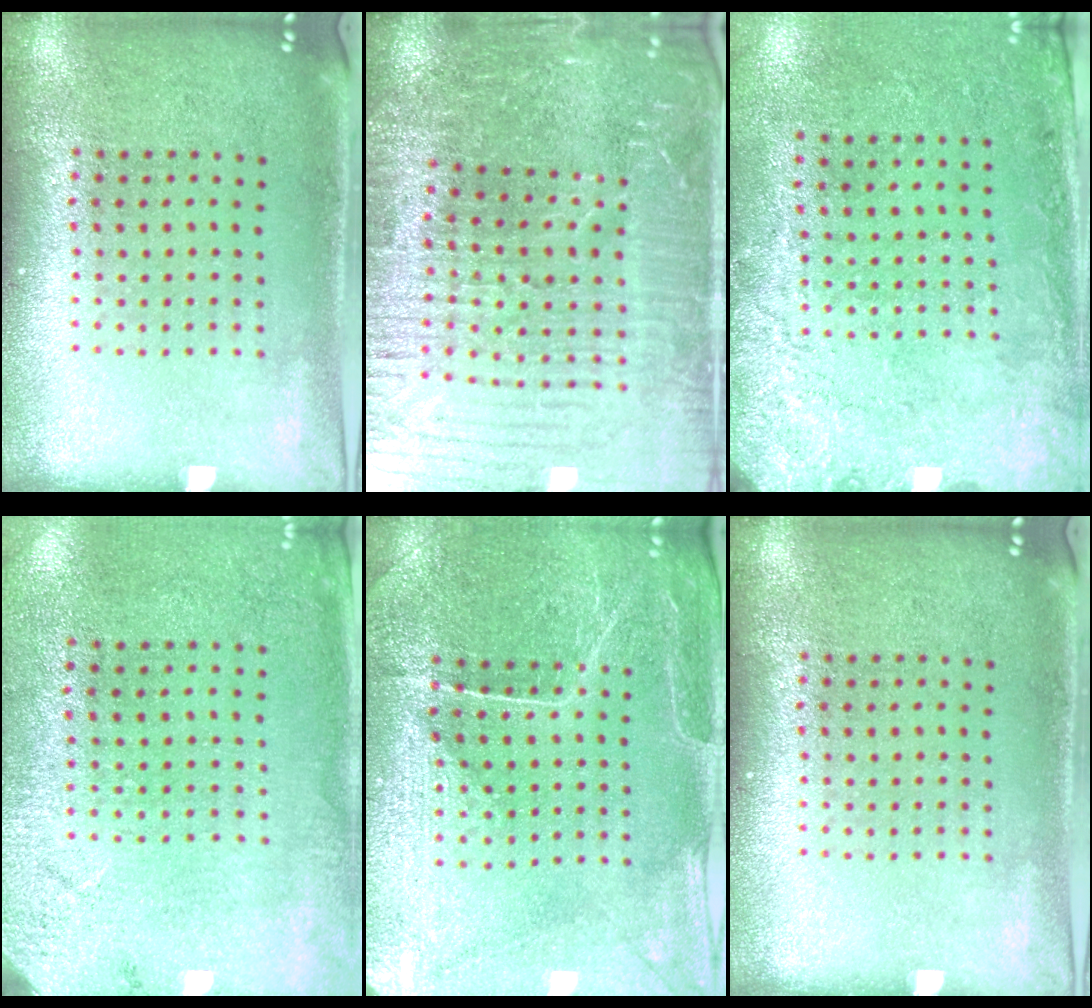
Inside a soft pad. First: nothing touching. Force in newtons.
{"total": 5.3, "press": 4.8, "slide": 2.0}
{"total": 2.7, "press": 2.0, "slide": 1.8}
{"total": 2.6, "press": 2.2, "slide": 1.3}
{"total": 1.3, "press": 1.3, "slide": 0.3}
{"total": 0.0}